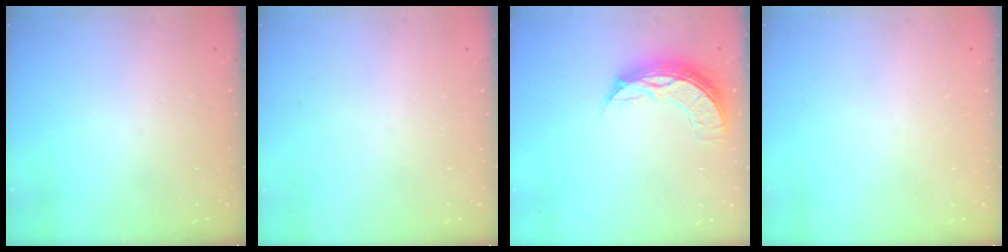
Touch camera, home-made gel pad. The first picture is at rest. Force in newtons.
{"total": 0.0}
{"total": 9.2, "press": 9.2, "slide": 0.7}
{"total": 0.0}